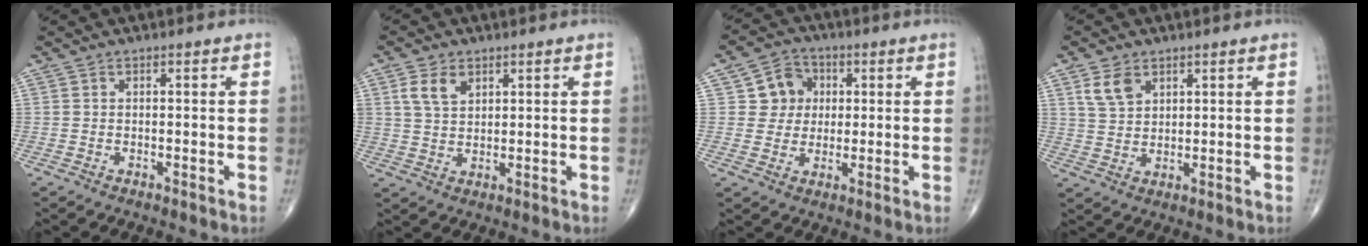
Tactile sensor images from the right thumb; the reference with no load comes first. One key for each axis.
{"total": 5.3, "fx": 2.5, "fy": 3.4, "fz": 3.2, "tx": -0.051, "ty": -0.007, "tz": 0.050}
{"total": 7.3, "fx": 1.5, "fy": 6.8, "fz": 2.3, "tx": 0.004, "ty": 0.004, "tz": 0.019}
{"total": 5.1, "fx": 2.7, "fy": 3.3, "fz": 2.8, "tx": -0.042, "ty": -0.011, "tz": 0.058}